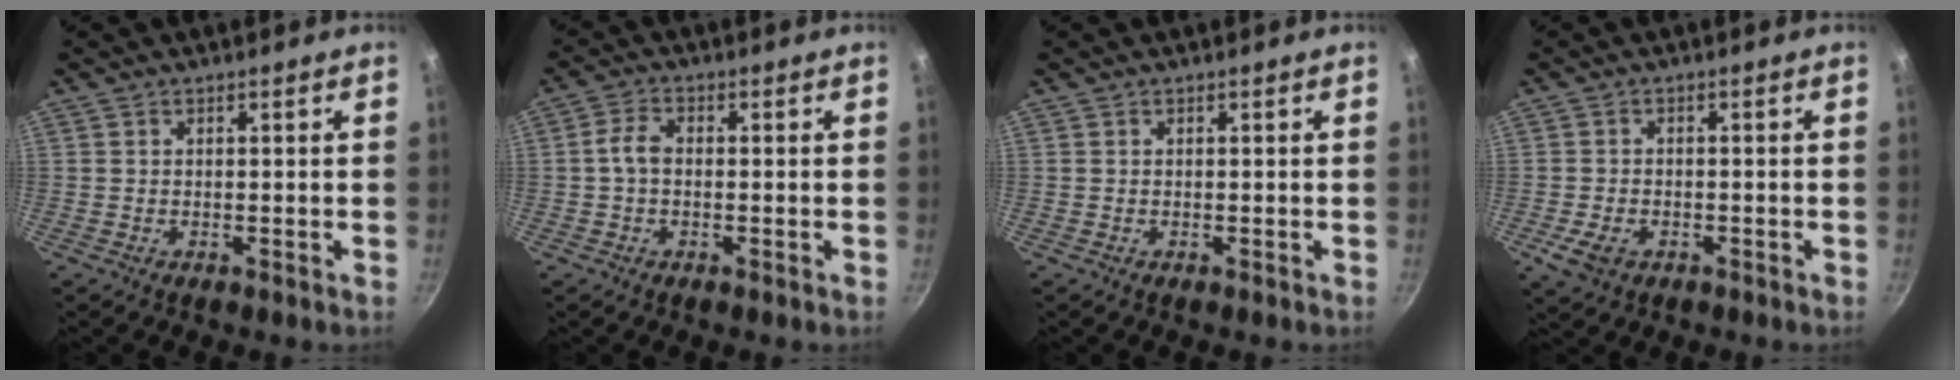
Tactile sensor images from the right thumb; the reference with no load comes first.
{"total": 3.8, "force": [-0.1, 2.3, 3.0], "torque": [-0.063, 0.017, -0.009]}
{"total": 0.0}
{"total": 4.5, "force": [-1.9, 3.0, 2.8], "torque": [-0.059, 0.006, -0.031]}